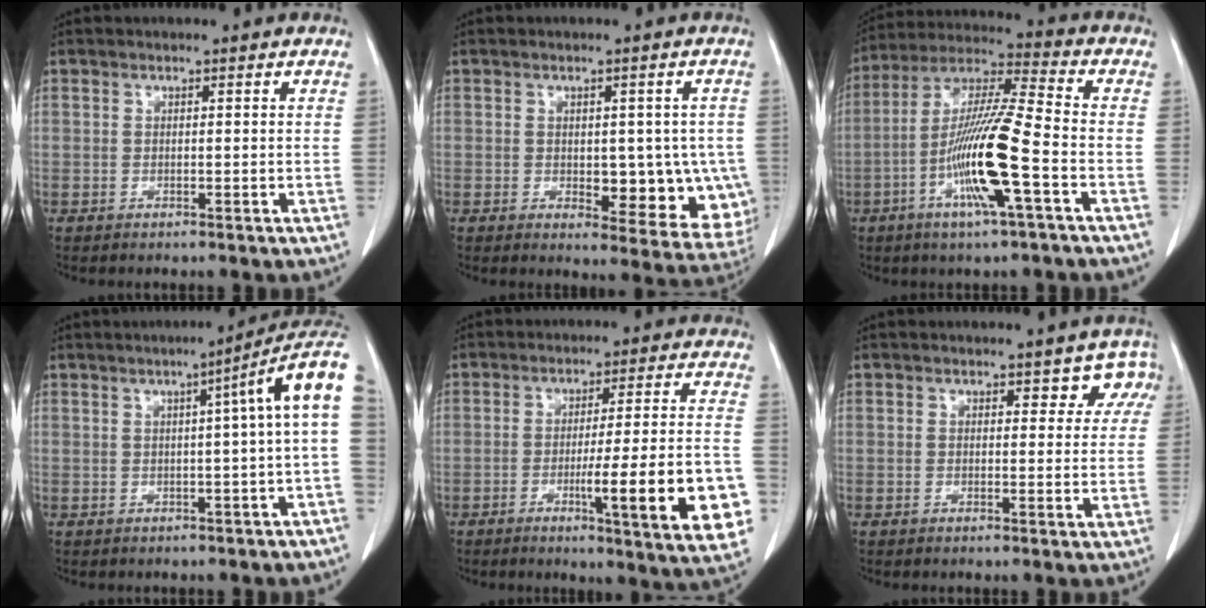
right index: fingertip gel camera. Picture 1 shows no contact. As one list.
[{"total": 11.5, "force": [-1.9, 5.8, 9.8], "torque": [-0.107, 0.002, -0.009]}, {"total": 14.6, "force": [-4.8, 0.1, 13.8], "torque": [-0.274, -0.005, -0.096]}, {"total": 7.6, "force": [1.9, -0.9, 7.3], "torque": [-0.079, 0.030, 0.014]}, {"total": 17.0, "force": [-5.2, 0.1, 16.2], "torque": [-0.174, -0.009, -0.066]}, {"total": 3.7, "force": [2.3, 2.5, 1.5], "torque": [0.007, 0.002, 0.012]}]